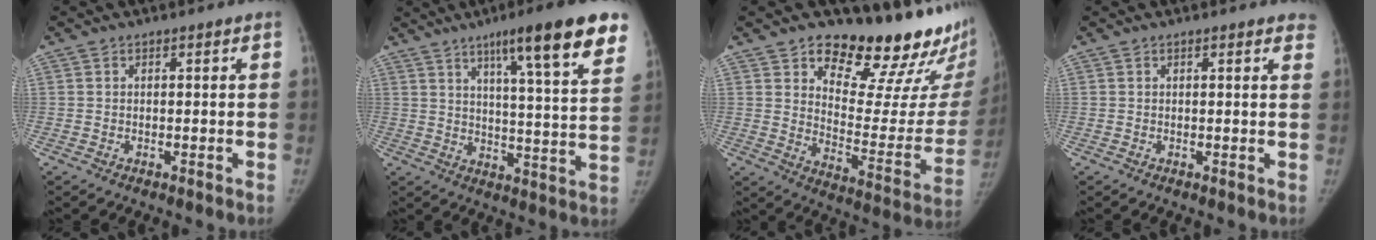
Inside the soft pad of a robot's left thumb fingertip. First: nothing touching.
{"total": 19.0, "force": [11.5, 2.6, 14.9], "torque": [-0.186, -0.040, 0.161]}
{"total": 24.4, "force": [18.1, 9.5, 13.3], "torque": [-0.129, -0.121, 0.242]}
{"total": 2.2, "force": [1.9, 0.8, 0.7], "torque": [0.013, -0.003, 0.007]}